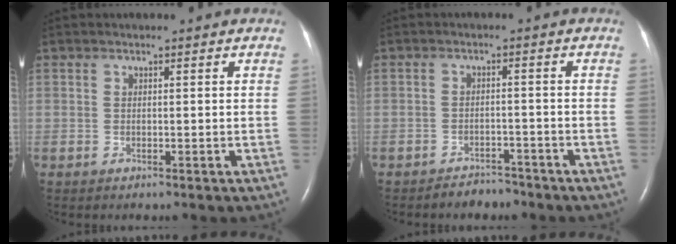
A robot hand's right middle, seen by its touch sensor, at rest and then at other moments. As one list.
[{"total": 3.2, "force": [-3.0, 1.3, 0.2], "torque": [-0.008, 0.001, -0.045]}]